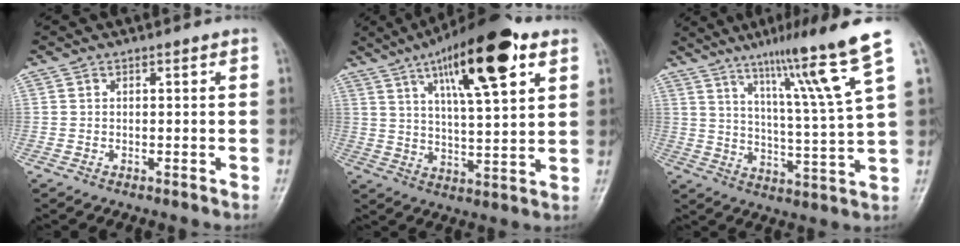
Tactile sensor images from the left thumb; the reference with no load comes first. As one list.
[{"total": 19.0, "force": [9.5, 5.4, 15.6], "torque": [-0.224, -0.025, 0.152]}, {"total": 15.3, "force": [9.5, -0.9, 12.0], "torque": [-0.184, -0.052, 0.146]}]